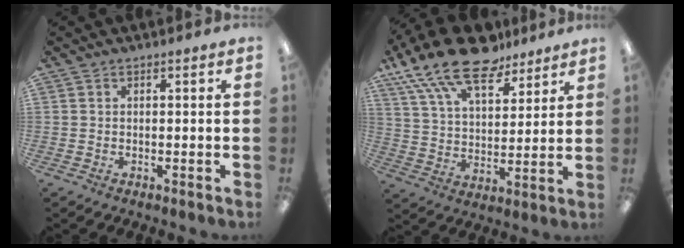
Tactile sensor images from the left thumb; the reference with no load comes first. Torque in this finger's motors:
{"motor_torque": [0.55, 0.48, 1.27, -1.50, 0.42]}